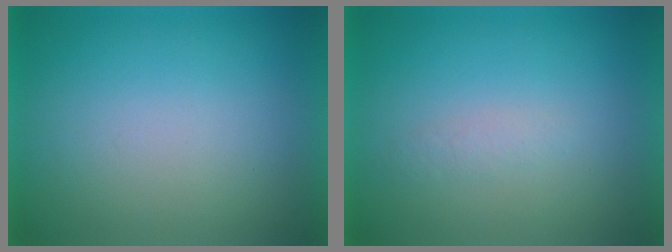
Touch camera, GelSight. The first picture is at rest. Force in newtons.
{"total": 1.3}